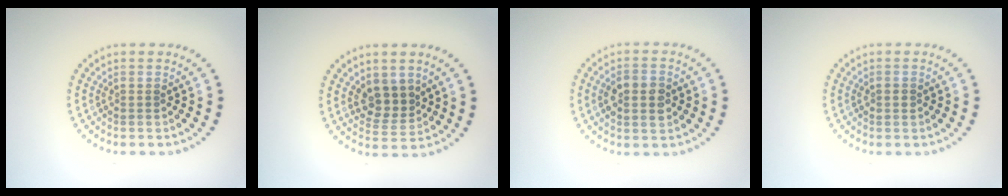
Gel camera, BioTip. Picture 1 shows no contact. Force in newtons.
{"total": 2.9, "press": 2.5, "slide": 1.3}
{"total": 3.6, "press": 3.6, "slide": 0.1}
{"total": 1.0, "press": 0.9, "slide": 0.3}